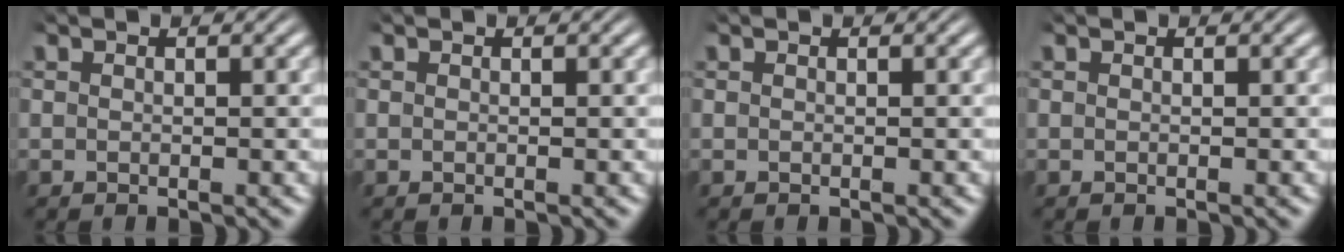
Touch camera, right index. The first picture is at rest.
{"total": 0.0}
{"total": 0.0}
{"total": 0.0}